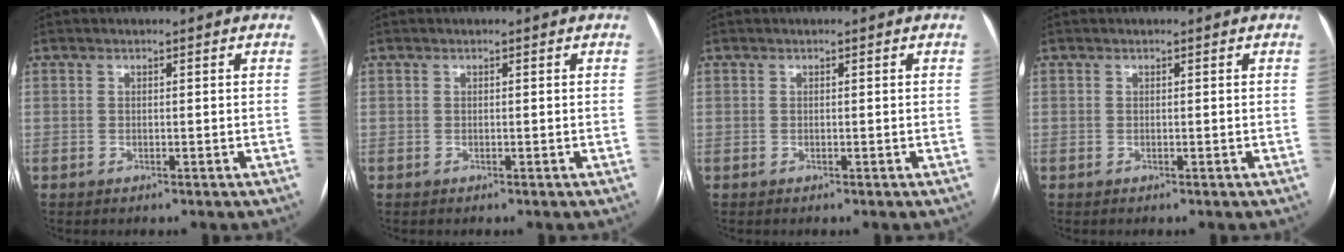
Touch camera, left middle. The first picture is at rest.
{"total": 0.0}
{"total": 0.0}
{"total": 0.0}